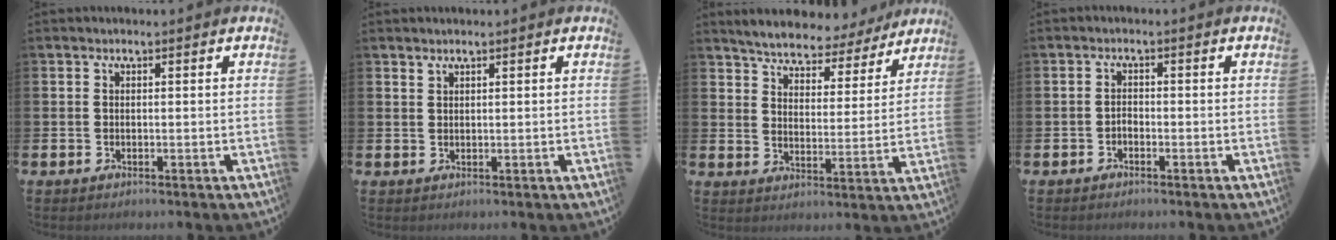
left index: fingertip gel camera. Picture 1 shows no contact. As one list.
[{"total": 1.1, "force": [1.1, 0.3, 0.2], "torque": [0.000, -0.001, 0.019]}, {"total": 5.2, "force": [5.1, 1.0, 0.2], "torque": [-0.025, -0.042, 0.085]}, {"total": 1.4, "force": [-1.4, 0.2, -0.1], "torque": [0.005, -0.002, -0.028]}]